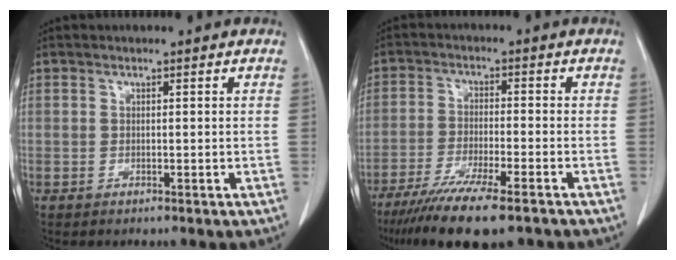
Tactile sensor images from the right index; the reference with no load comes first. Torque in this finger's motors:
{"motor_torque": [1.17, -0.97, 0.66, 0.17]}